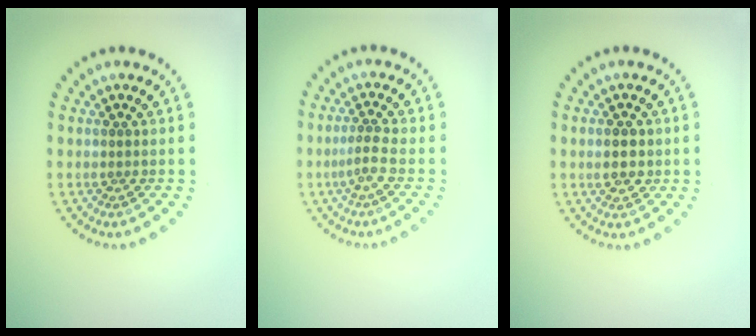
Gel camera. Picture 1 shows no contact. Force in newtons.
{"total": 1.9, "press": 1.2, "slide": 1.4}
{"total": 2.0, "press": 2.0, "slide": 0.2}